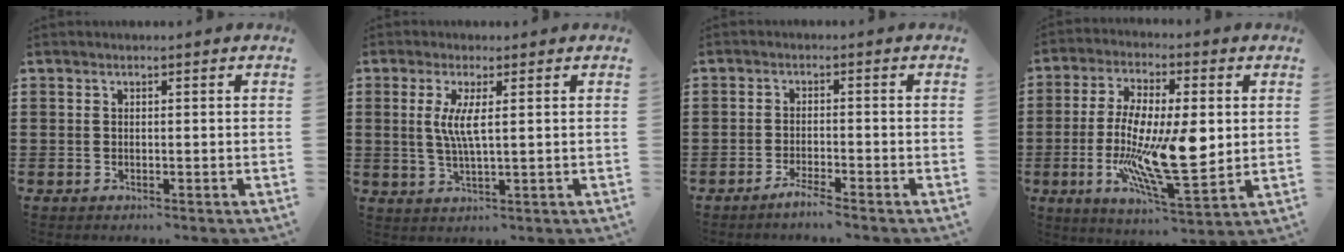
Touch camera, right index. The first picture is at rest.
{"total": 4.6, "force": [0.8, 0.6, 4.5], "torque": [-0.095, -0.005, 0.009]}
{"total": 2.1, "force": [-1.9, -0.2, 0.9], "torque": [-0.016, 0.001, -0.035]}
{"total": 14.7, "force": [-0.6, 4.9, 13.8], "torque": [-0.272, -0.014, -0.008]}